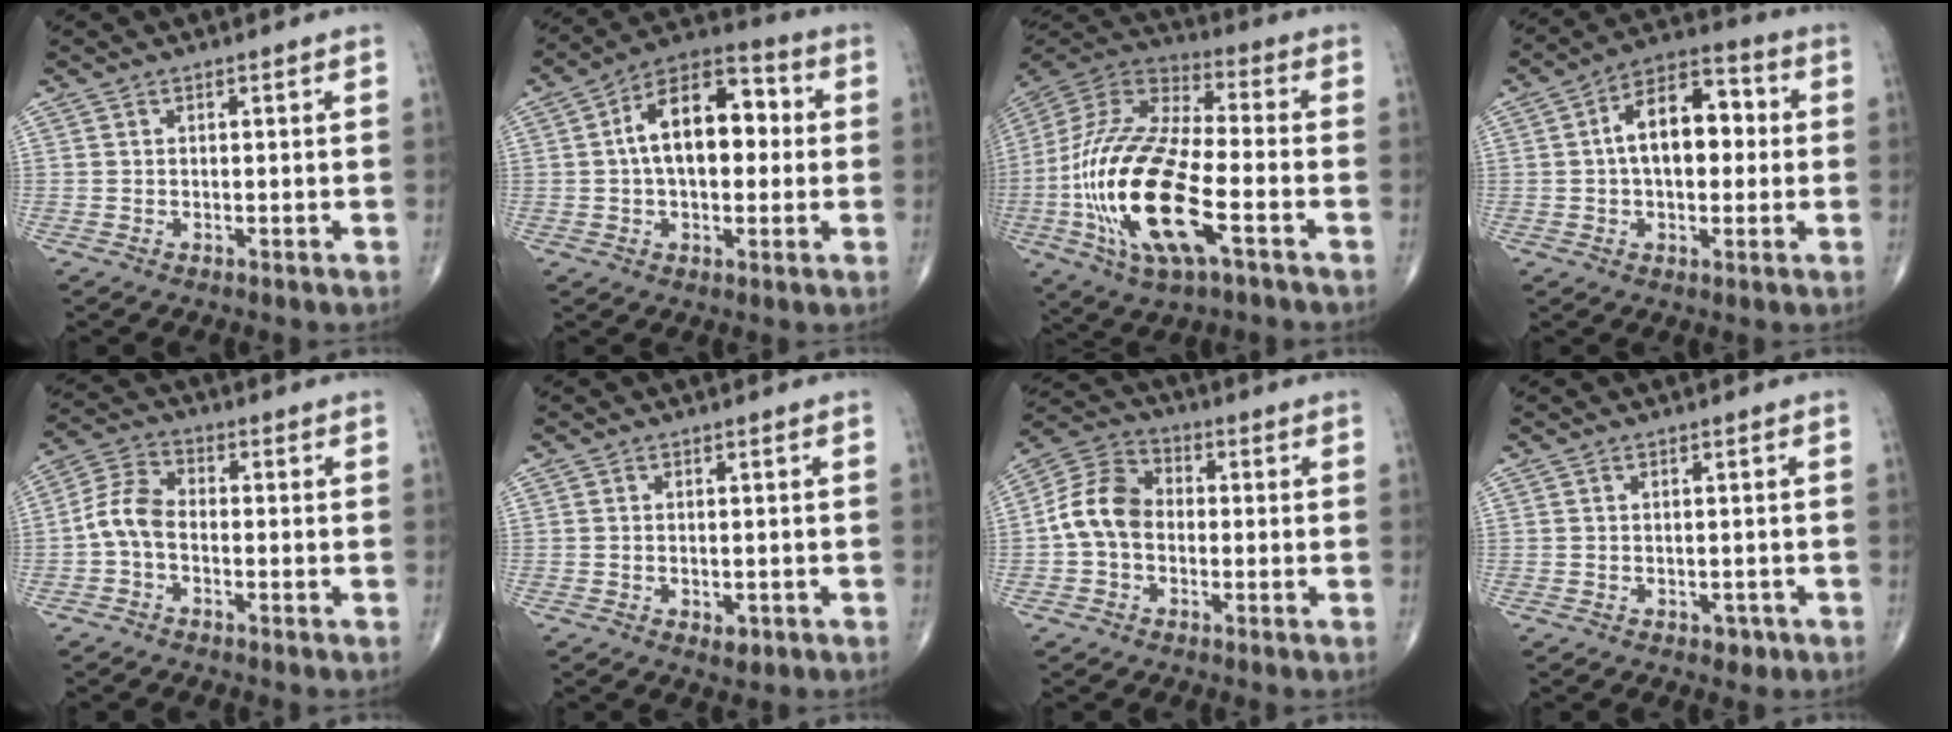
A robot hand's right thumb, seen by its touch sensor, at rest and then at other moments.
{"total": 15.1, "force": [1.5, 8.7, 12.3], "torque": [-0.176, 0.035, 0.013]}
{"total": 25.9, "force": [-7.3, 10.0, 22.7], "torque": [-0.510, 0.005, -0.130]}
{"total": 13.0, "force": [1.1, 7.6, 10.5], "torque": [-0.146, 0.032, 0.006]}
{"total": 6.2, "force": [-1.5, 3.8, 4.7], "torque": [-0.093, 0.024, -0.043]}
{"total": 2.3, "force": [-0.8, 1.4, 1.6], "torque": [-0.019, 0.000, -0.005]}
{"total": 9.5, "force": [-0.9, 7.1, 6.2], "torque": [-0.108, 0.031, -0.033]}
{"total": 1.6, "force": [-0.6, 1.2, 0.8], "torque": [-0.001, 0.001, -0.006]}